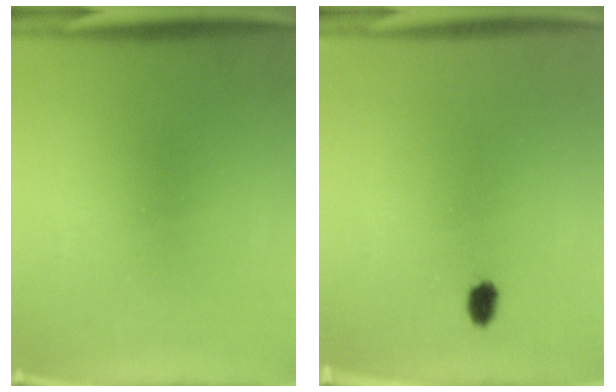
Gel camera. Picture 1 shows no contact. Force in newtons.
{"total": 2.2}